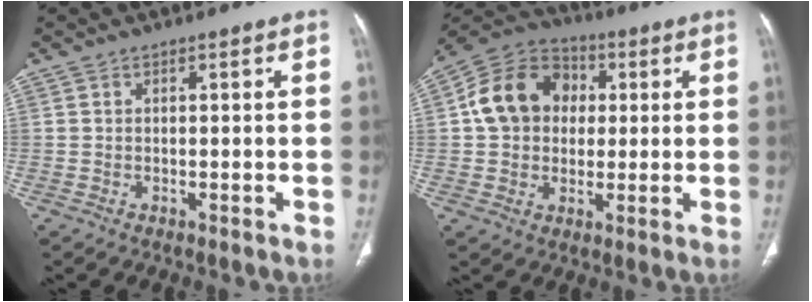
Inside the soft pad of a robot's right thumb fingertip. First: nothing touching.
{"total": 13.8, "force": [1.9, 11.3, 7.7], "torque": [-0.116, 0.020, 0.023]}